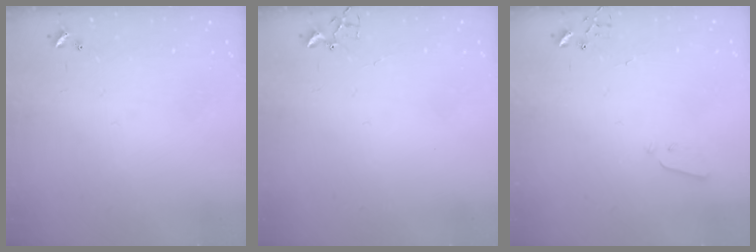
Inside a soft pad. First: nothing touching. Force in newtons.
{"total": 1.9, "press": 1.9, "slide": 0.2}
{"total": 3.0, "press": 3.0, "slide": 0.3}